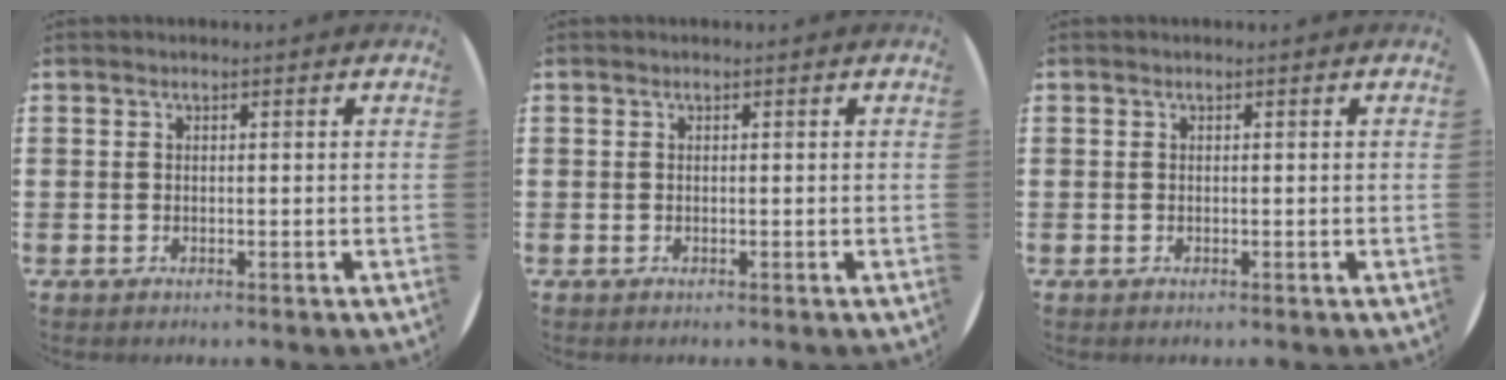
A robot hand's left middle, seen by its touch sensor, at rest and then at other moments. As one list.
[{"total": 0.0}, {"total": 0.0}]